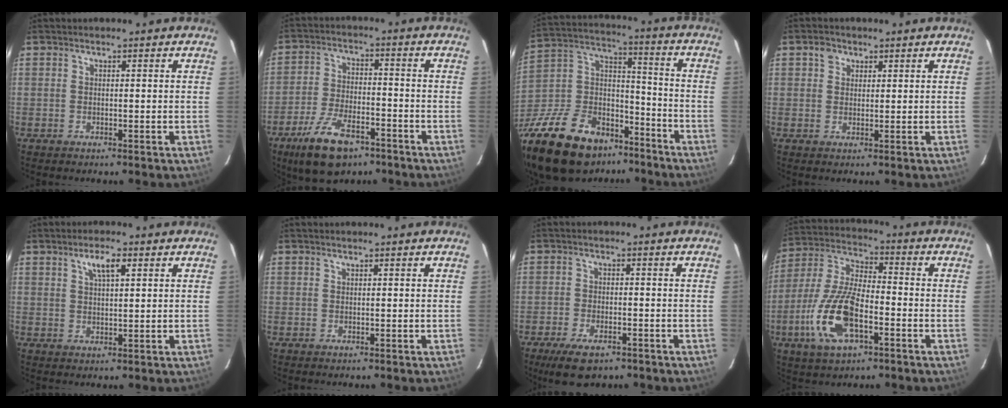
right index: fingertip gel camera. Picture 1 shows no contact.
{"total": 12.8, "force": [-8.3, 5.7, 8.0], "torque": [-0.177, -0.015, -0.144]}
{"total": 29.0, "force": [-19.4, 15.6, 14.9], "torque": [-0.343, 0.018, -0.305]}
{"total": 2.5, "force": [1.1, 2.1, 0.7], "torque": [-0.010, 0.011, 0.018]}
{"total": 4.1, "force": [2.1, 1.2, 3.3], "torque": [-0.060, 0.008, 0.036]}
{"total": 0.0}
{"total": 8.2, "force": [-5.7, 3.6, 4.7], "torque": [-0.113, -0.015, -0.093]}
{"total": 15.5, "force": [-5.8, 6.3, 13.0], "torque": [-0.286, -0.007, -0.111]}